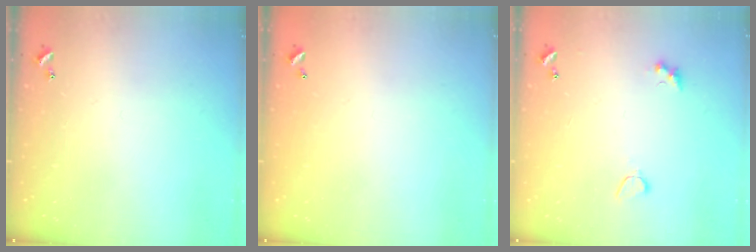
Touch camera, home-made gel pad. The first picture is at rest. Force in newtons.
{"total": 2.9, "press": 2.9, "slide": 0.1}
{"total": 3.5, "press": 3.3, "slide": 0.9}